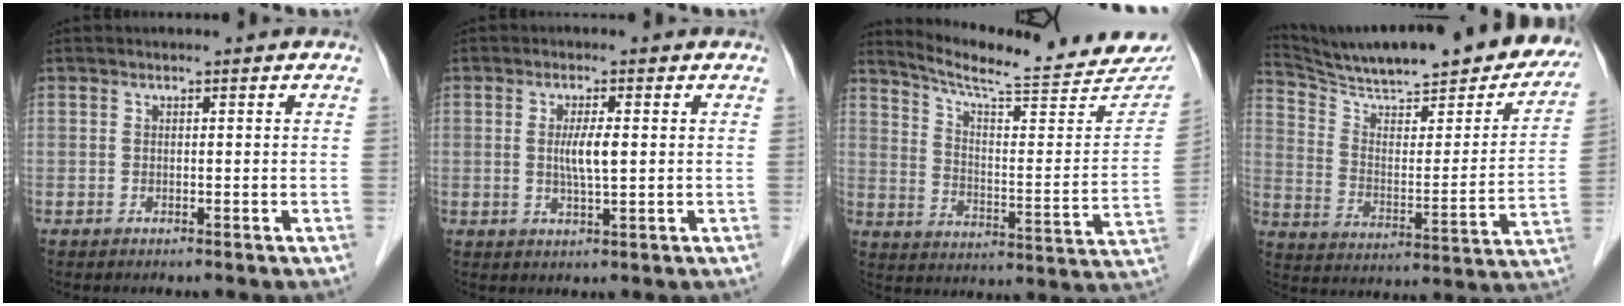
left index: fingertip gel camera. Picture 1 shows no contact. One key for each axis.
{"total": 3.6, "fx": -0.2, "fy": 0.3, "fz": 3.6, "tx": -0.068, "ty": -0.010, "tz": -0.003}
{"total": 22.4, "fx": 20.9, "fy": 2.1, "fz": 7.9, "tx": -0.119, "ty": -0.072, "tz": 0.273}
{"total": 28.1, "fx": 24.4, "fy": 4.6, "fz": 13.2, "tx": -0.204, "ty": -0.057, "tz": 0.329}